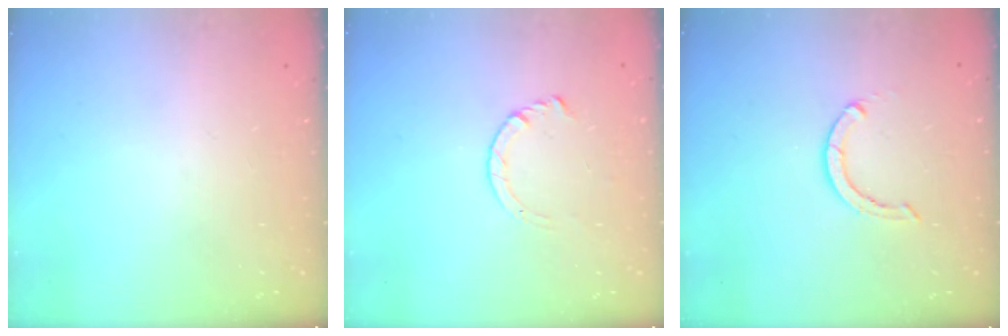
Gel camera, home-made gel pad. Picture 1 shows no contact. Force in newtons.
{"total": 3.6, "press": 3.5, "slide": 0.4}
{"total": 3.1, "press": 3.0, "slide": 0.3}